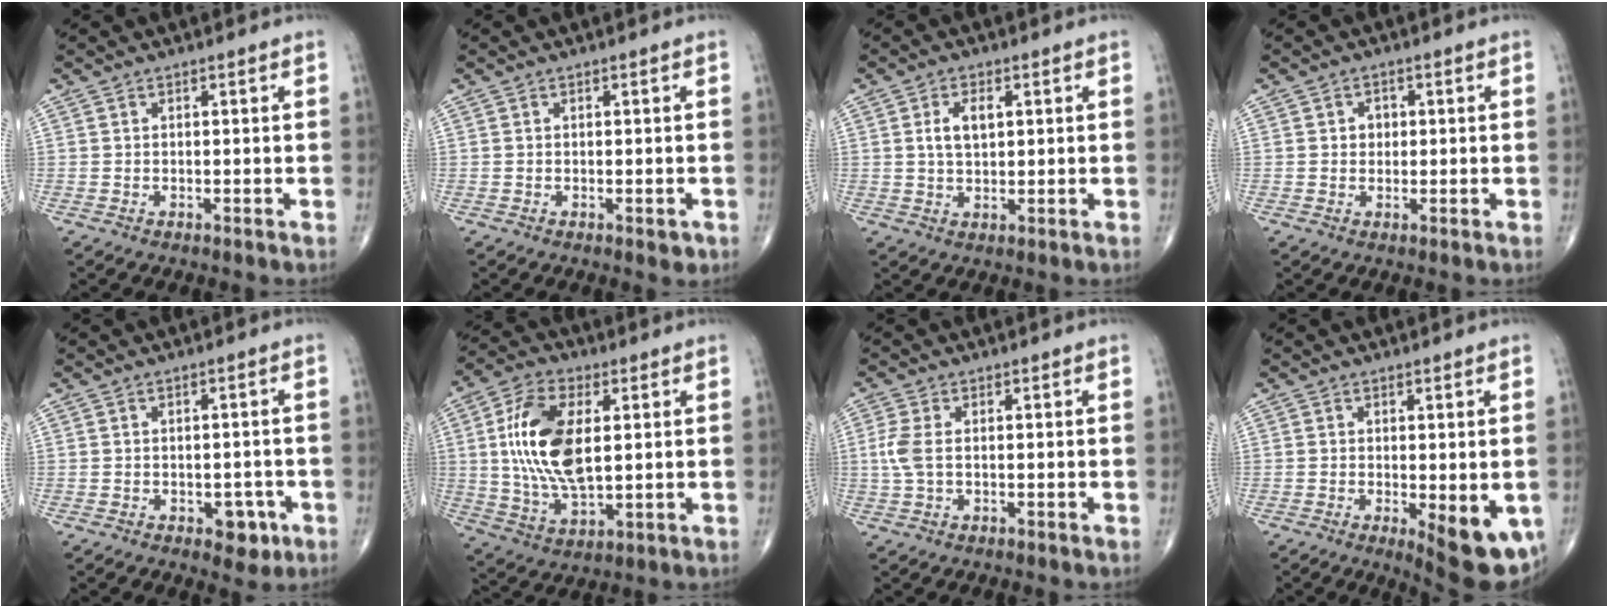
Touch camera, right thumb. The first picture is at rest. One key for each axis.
{"total": 1.3, "fx": -0.5, "fy": 0.7, "fz": 1.0, "tx": -0.006, "ty": -0.002, "tz": -0.005}
{"total": 4.5, "fx": 1.2, "fy": 2.4, "fz": 3.7, "tx": -0.065, "ty": -0.002, "tz": 0.022}
{"total": 2.0, "fx": 0.3, "fy": 1.8, "fz": 1.0, "tx": 0.000, "ty": 0.002, "tz": 0.002}
{"total": 4.3, "fx": -1.9, "fy": 2.7, "fz": 2.8, "tx": -0.011, "ty": 0.007, "tz": -0.022}
{"total": 15.8, "fx": 2.5, "fy": 8.0, "fz": 13.5, "tx": -0.260, "ty": -0.008, "tz": 0.050}
{"total": 3.7, "fx": 0.1, "fy": 1.8, "fz": 3.2, "tx": -0.096, "ty": 0.002, "tz": 0.002}
{"total": 9.7, "fx": -2.6, "fy": 3.5, "fz": 8.7, "tx": -0.100, "ty": -0.020, "tz": -0.028}